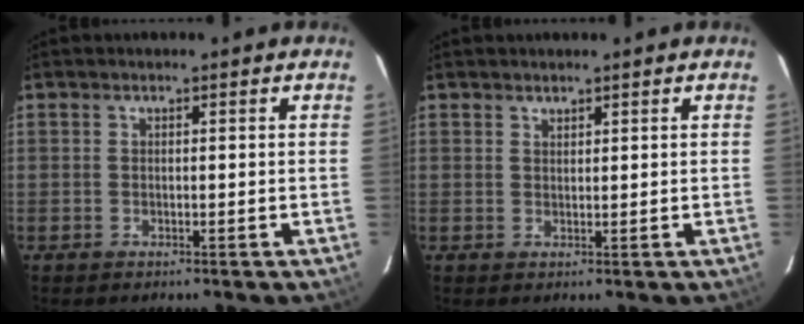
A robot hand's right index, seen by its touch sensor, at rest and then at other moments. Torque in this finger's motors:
{"motor_torque": [-0.15, -0.08, -0.03, 0.00]}